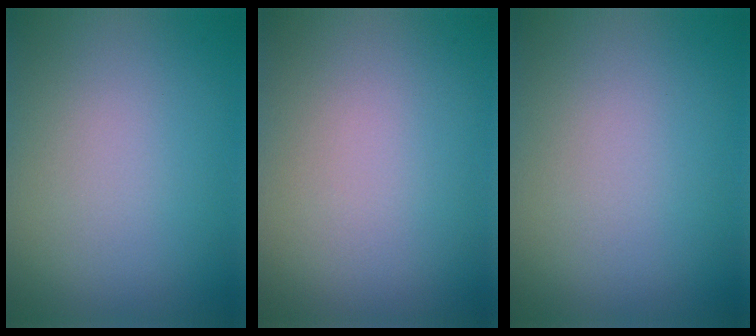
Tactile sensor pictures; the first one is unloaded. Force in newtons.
{"total": 0.0}
{"total": 0.0}